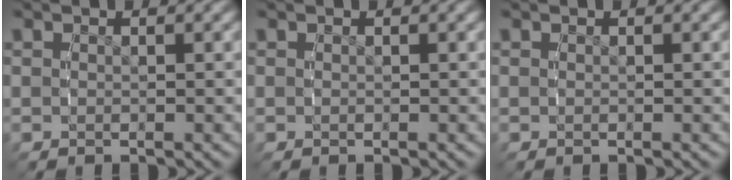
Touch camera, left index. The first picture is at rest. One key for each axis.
{"total": 0.0}
{"total": 0.0}